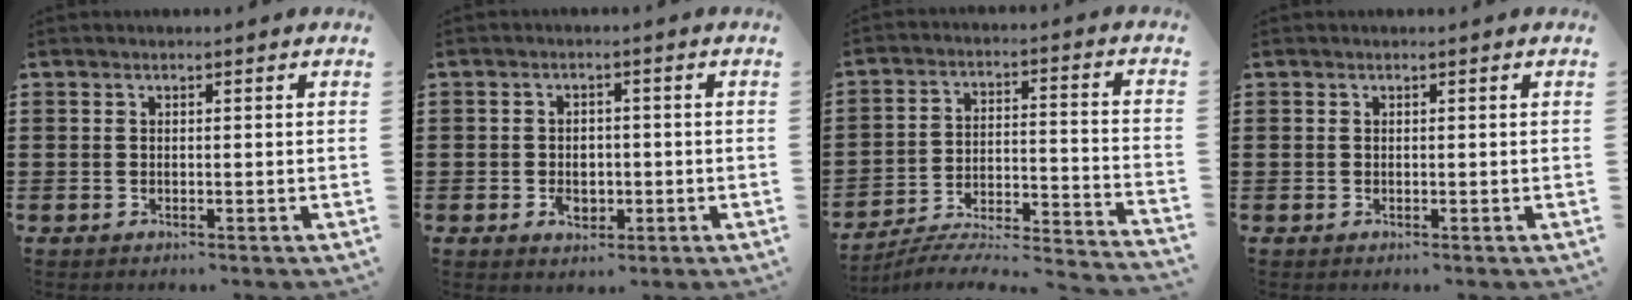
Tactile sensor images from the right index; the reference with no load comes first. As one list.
[{"total": 2.9, "force": [-0.9, 2.3, 1.6], "torque": [-0.027, 0.000, -0.019]}, {"total": 4.6, "force": [-4.2, 0.5, 1.8], "torque": [-0.033, -0.012, -0.087]}, {"total": 0.0}]